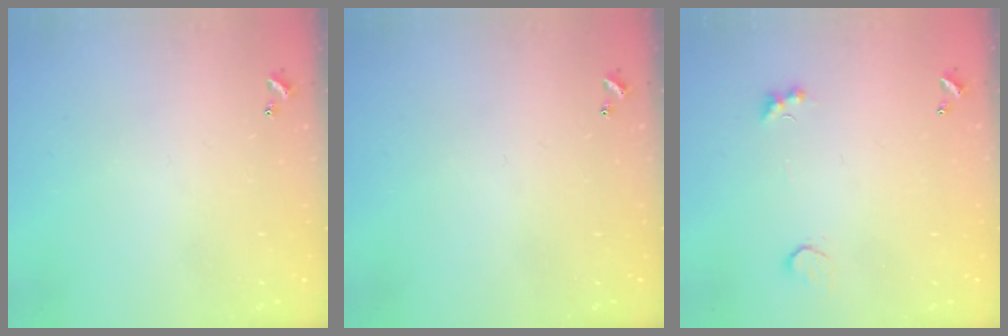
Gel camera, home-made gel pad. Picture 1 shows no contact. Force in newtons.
{"total": 0.0}
{"total": 1.4, "press": 1.1, "slide": 0.9}